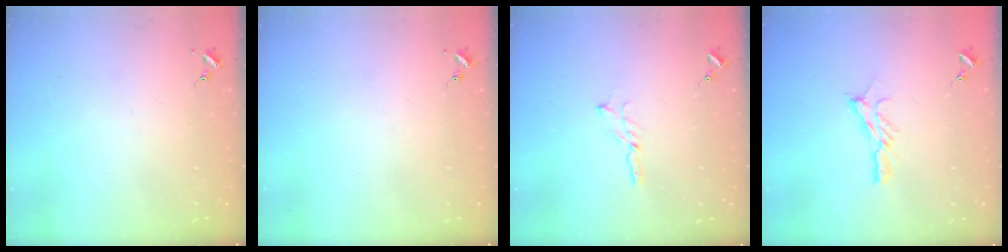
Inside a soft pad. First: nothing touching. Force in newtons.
{"total": 0.0}
{"total": 3.5, "press": 3.5, "slide": 0.1}
{"total": 8.3, "press": 8.3, "slide": 0.6}